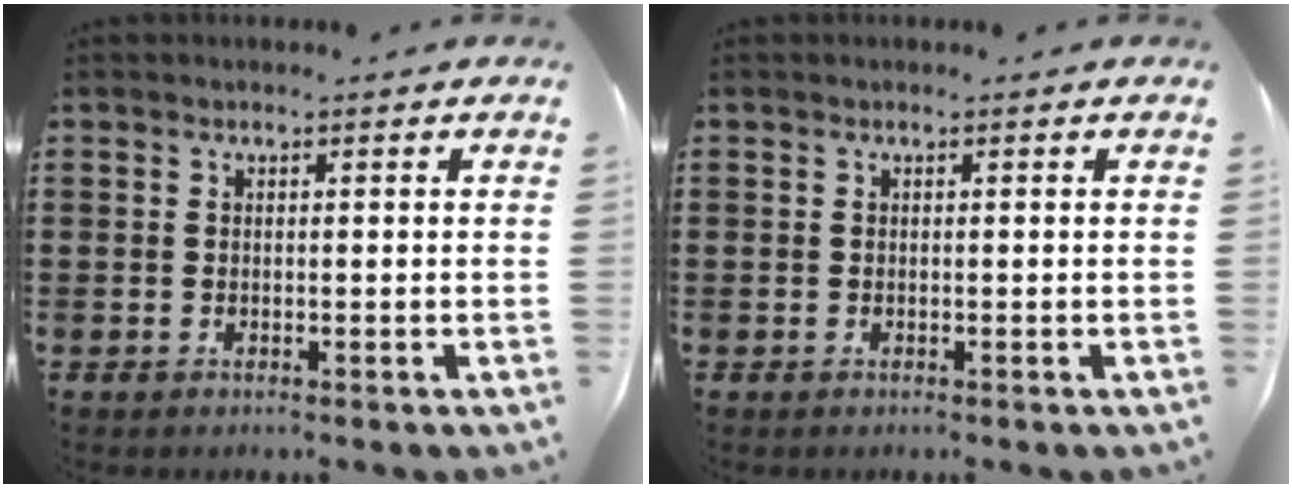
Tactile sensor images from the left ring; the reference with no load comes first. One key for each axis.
{"total": 0.0}